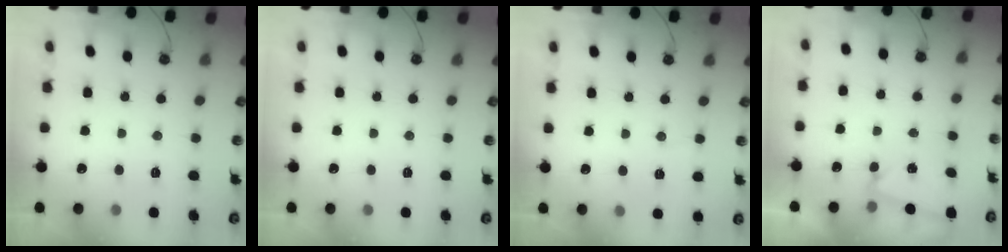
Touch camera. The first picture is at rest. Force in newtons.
{"total": 0.0}
{"total": 4.7, "press": 3.8, "slide": 2.8}
{"total": 1.6, "press": 0.9, "slide": 1.2}